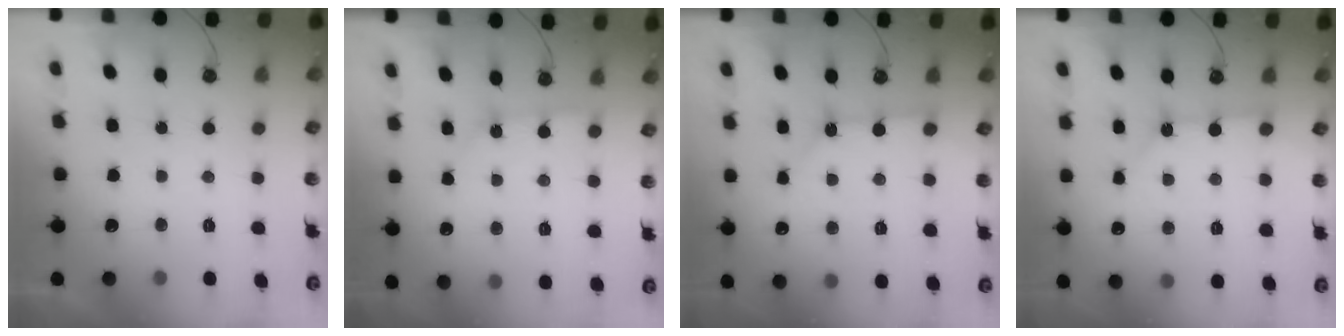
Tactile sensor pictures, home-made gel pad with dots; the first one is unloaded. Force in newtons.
{"total": 2.6, "press": 2.6, "slide": 0.2}
{"total": 2.6, "press": 2.6, "slide": 0.3}
{"total": 2.6, "press": 2.6, "slide": 0.3}